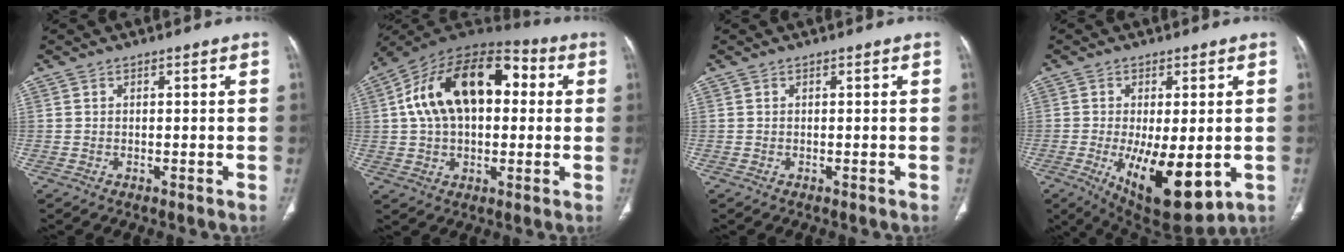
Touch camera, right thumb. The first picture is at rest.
{"total": 21.4, "force": [3.6, 13.0, 16.7], "torque": [-0.264, 0.035, 0.051]}
{"total": 0.0}
{"total": 14.9, "force": [-3.7, 6.1, 13.1], "torque": [-0.207, -0.024, -0.037]}